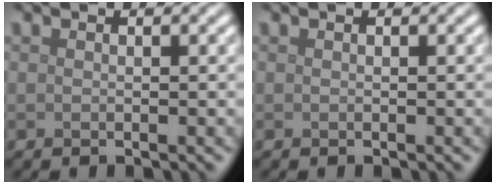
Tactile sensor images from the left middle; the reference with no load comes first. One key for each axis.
{"total": 0.0}